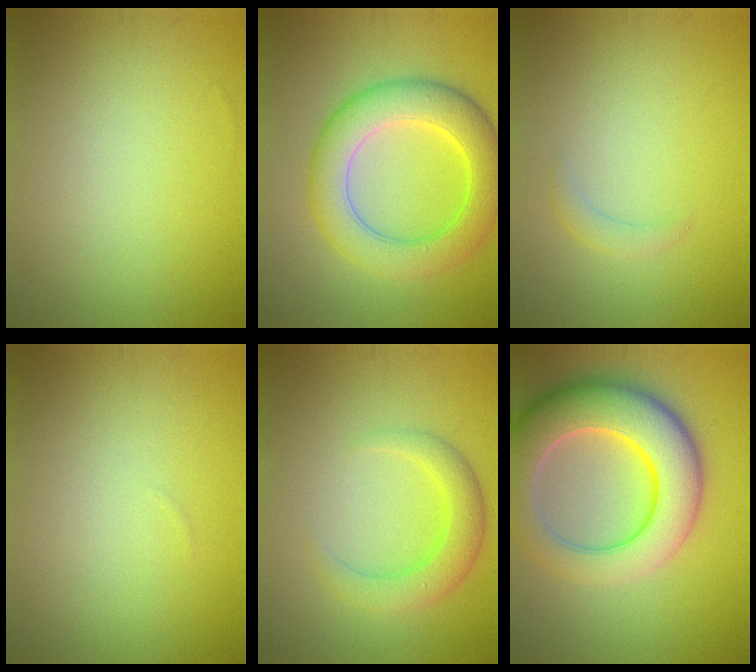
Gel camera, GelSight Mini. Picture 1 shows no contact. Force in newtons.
{"total": 7.3, "press": 7.3, "slide": 0.1}
{"total": 1.2, "press": 1.2, "slide": 0.1}
{"total": 0.0}
{"total": 3.6, "press": 3.6, "slide": 0.2}
{"total": 10.2, "press": 10.2, "slide": 0.3}